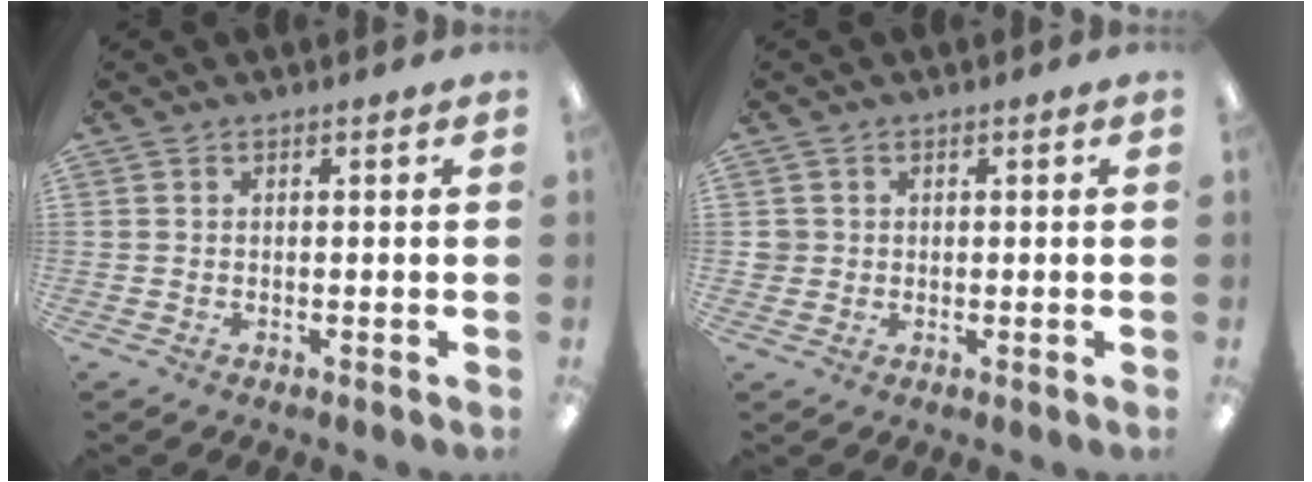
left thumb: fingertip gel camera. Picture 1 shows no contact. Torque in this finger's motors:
{"motor_torque": [-0.12, 0.10, 0.07, -0.06, 0.00]}